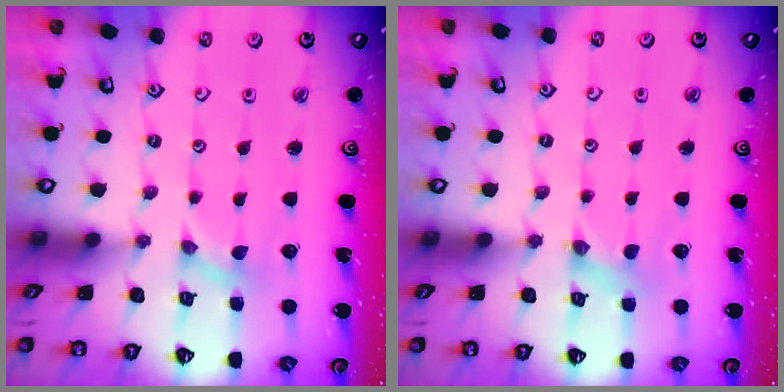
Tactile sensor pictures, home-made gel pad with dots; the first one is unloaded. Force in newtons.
{"total": 0.0}